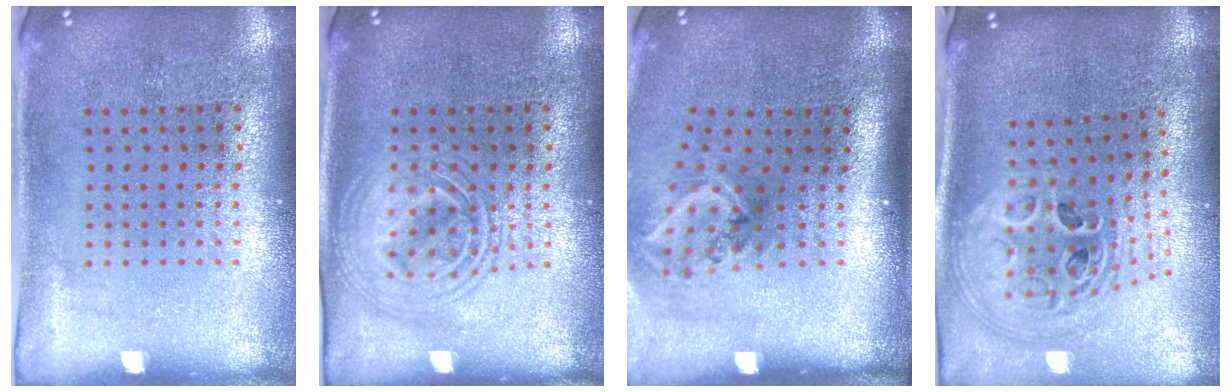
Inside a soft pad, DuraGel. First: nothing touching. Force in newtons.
{"total": 1.9, "press": 1.9, "slide": 0.3}
{"total": 2.1, "press": 1.3, "slide": 1.7}
{"total": 2.7, "press": 2.0, "slide": 1.8}